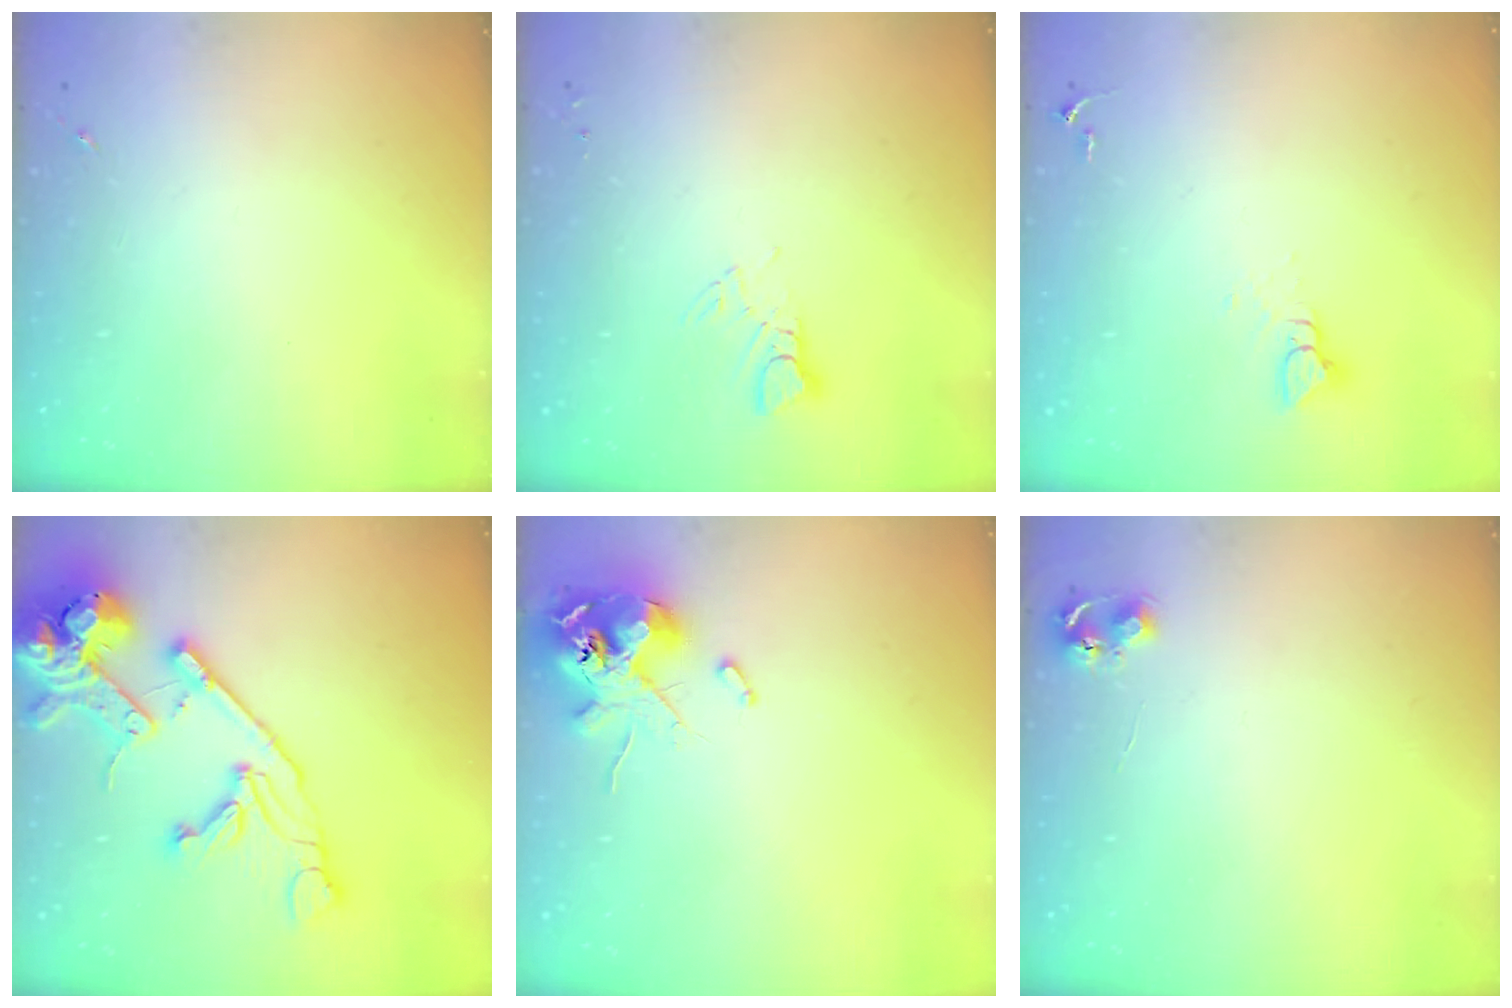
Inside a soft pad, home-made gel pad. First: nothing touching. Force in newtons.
{"total": 3.8, "press": 3.8, "slide": 0.3}
{"total": 3.9, "press": 3.9, "slide": 0.4}
{"total": 23.6, "press": 23.4, "slide": 3.5}
{"total": 12.4, "press": 12.2, "slide": 2.2}
{"total": 5.3, "press": 5.3, "slide": 0.5}